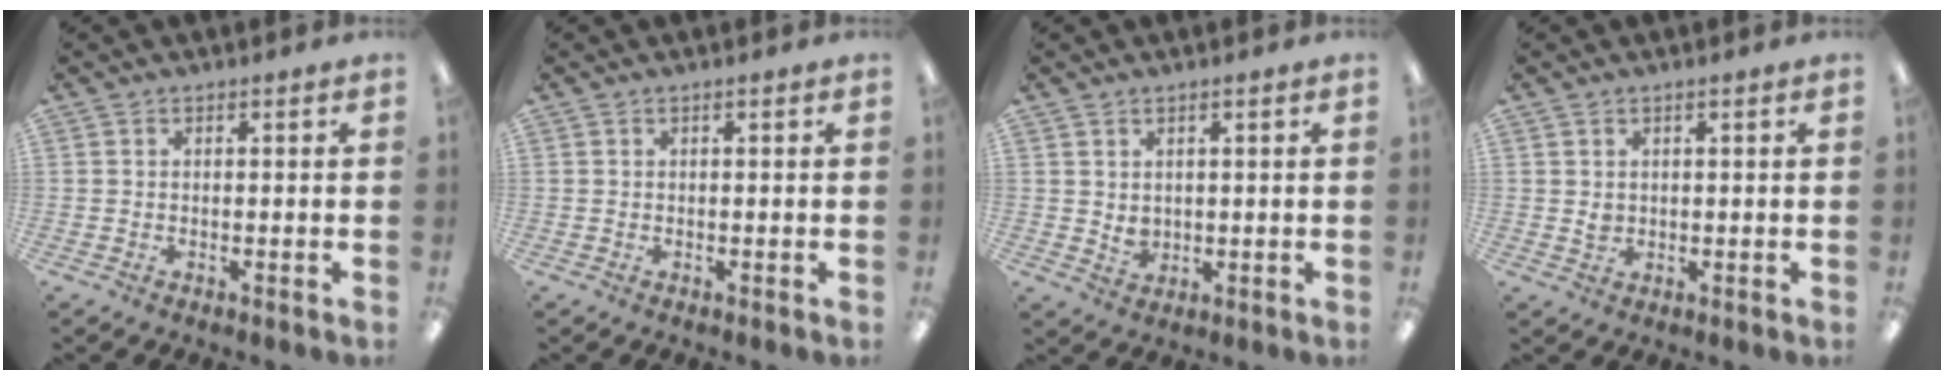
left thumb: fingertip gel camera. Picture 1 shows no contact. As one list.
[{"total": 0.0}, {"total": 2.4, "force": [1.2, 1.9, 1.1], "torque": [-0.014, -0.003, 0.021]}, {"total": 1.5, "force": [0.5, 1.2, 0.7], "torque": [-0.008, 0.000, 0.007]}]